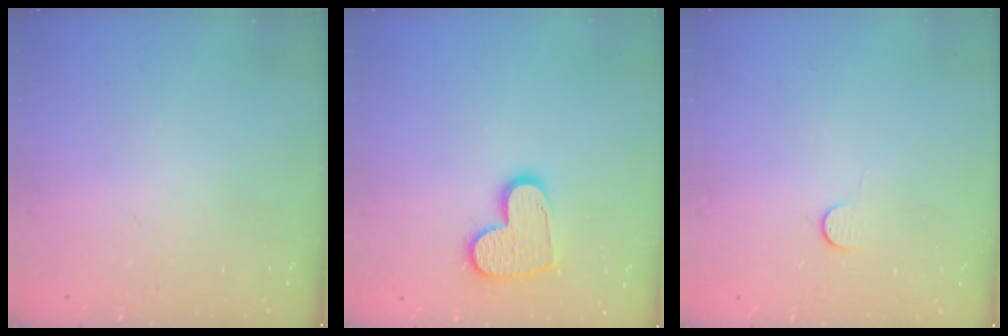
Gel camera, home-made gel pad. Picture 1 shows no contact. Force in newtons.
{"total": 13.0, "press": 13.0, "slide": 1.0}
{"total": 4.9, "press": 4.9, "slide": 0.5}